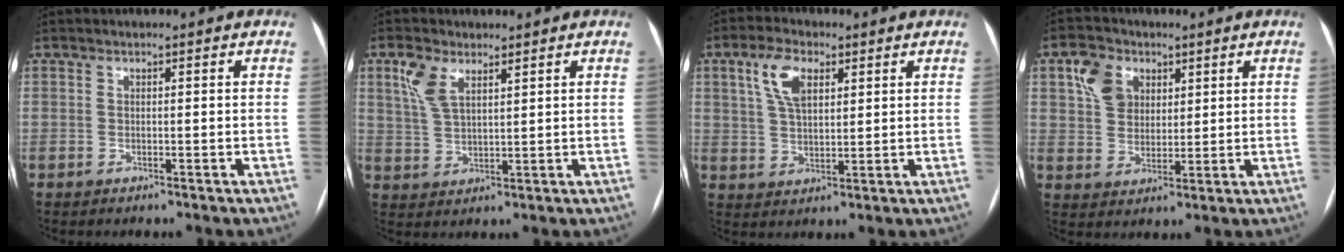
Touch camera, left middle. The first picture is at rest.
{"total": 5.3, "force": [3.1, 2.3, 3.7], "torque": [-0.086, 0.014, 0.067]}
{"total": 7.0, "force": [3.1, 3.3, 5.3], "torque": [-0.109, 0.015, 0.061]}
{"total": 6.9, "force": [3.1, 5.2, 3.2], "torque": [-0.069, 0.023, 0.061]}